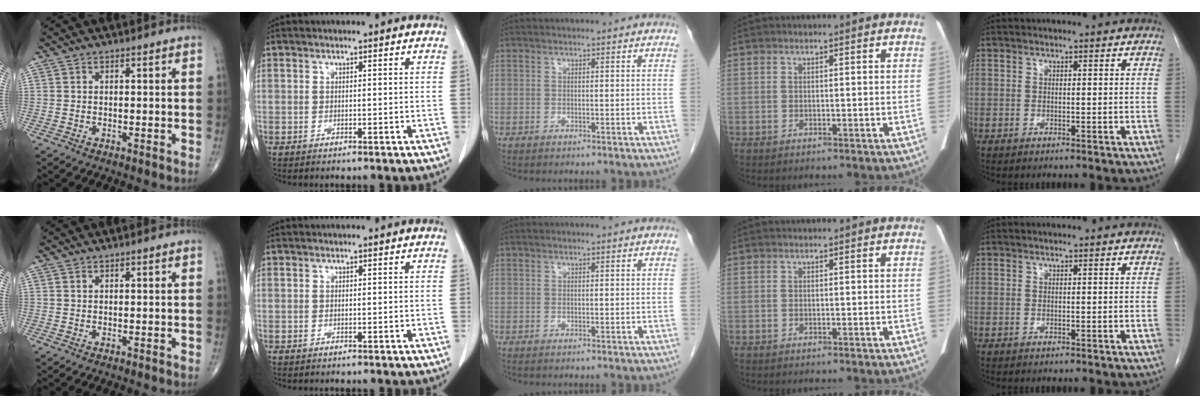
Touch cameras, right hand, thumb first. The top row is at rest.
{}